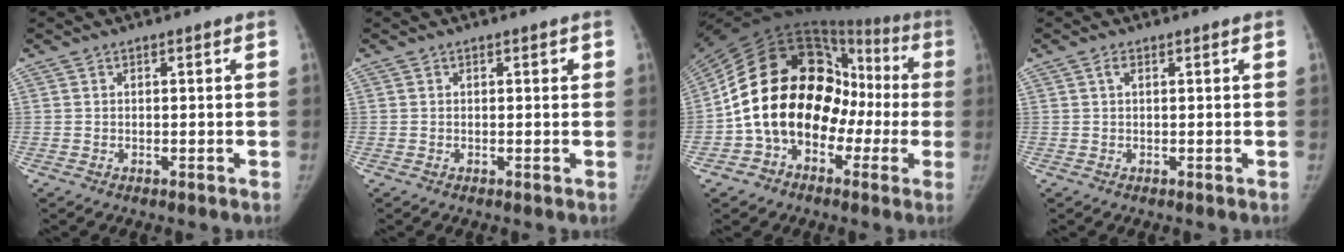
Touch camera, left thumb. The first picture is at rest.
{"total": 0.7, "force": [0.3, 0.4, 0.5], "torque": [0.001, 0.001, 0.003]}
{"total": 22.3, "force": [-3.2, 15.9, 15.3], "torque": [-0.213, 0.095, -0.053]}
{"total": 0.9, "force": [0.2, 0.4, 0.7], "torque": [-0.014, 0.005, 0.001]}